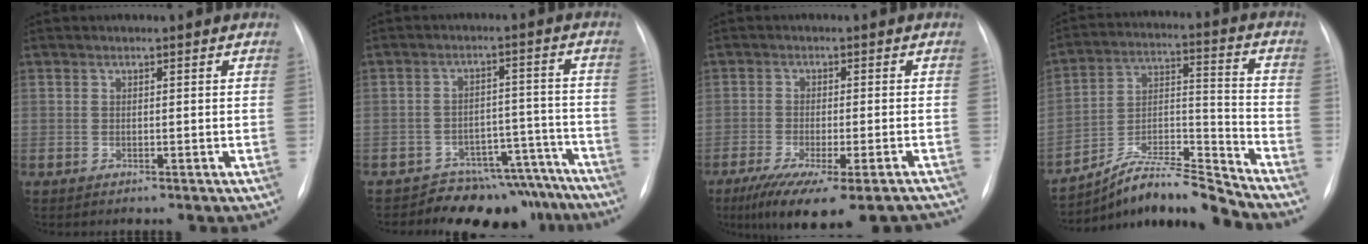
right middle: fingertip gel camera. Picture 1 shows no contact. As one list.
[{"total": 12.5, "force": [-11.4, 5.0, 0.6], "torque": [0.032, 0.052, -0.146]}, {"total": 15.6, "force": [-12.7, 2.7, 8.8], "torque": [-0.112, -0.019, -0.181]}, {"total": 13.0, "force": [-12.4, -0.7, 3.9], "torque": [-0.061, 0.039, -0.223]}]